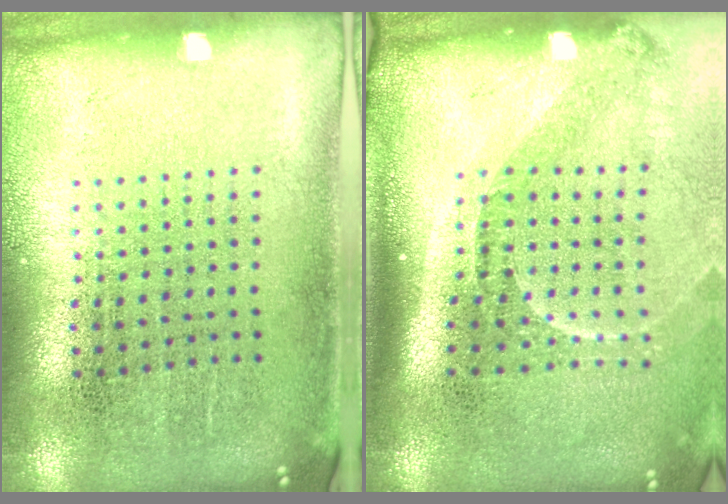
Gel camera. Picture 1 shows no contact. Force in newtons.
{"total": 2.0, "press": 1.4, "slide": 1.5}